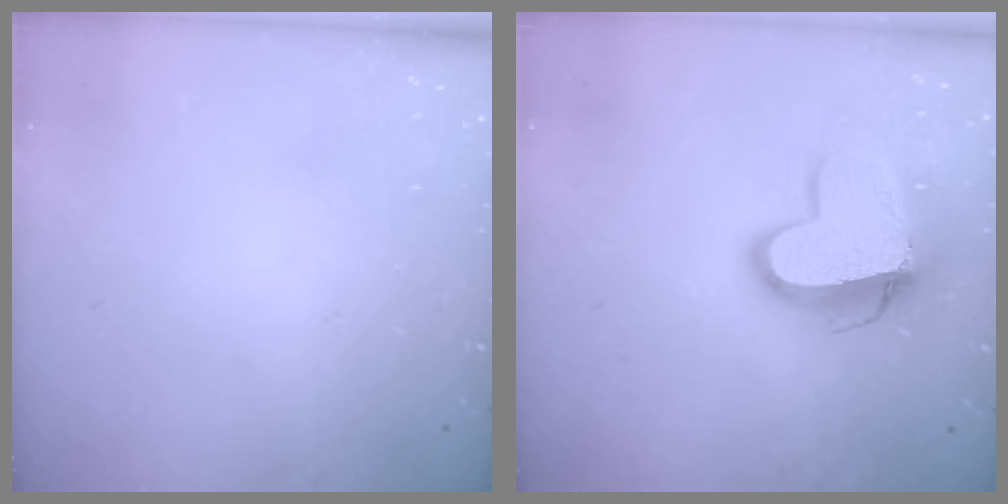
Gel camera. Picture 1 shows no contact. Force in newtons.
{"total": 13.5, "press": 13.5, "slide": 1.1}